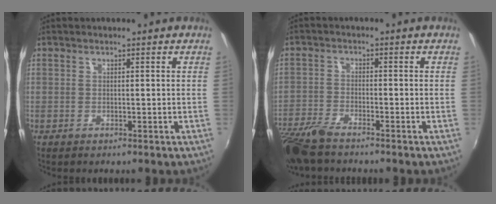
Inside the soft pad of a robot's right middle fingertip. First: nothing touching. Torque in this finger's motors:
{"motor_torque": [1.07, -1.08, 0.55, 0.19]}